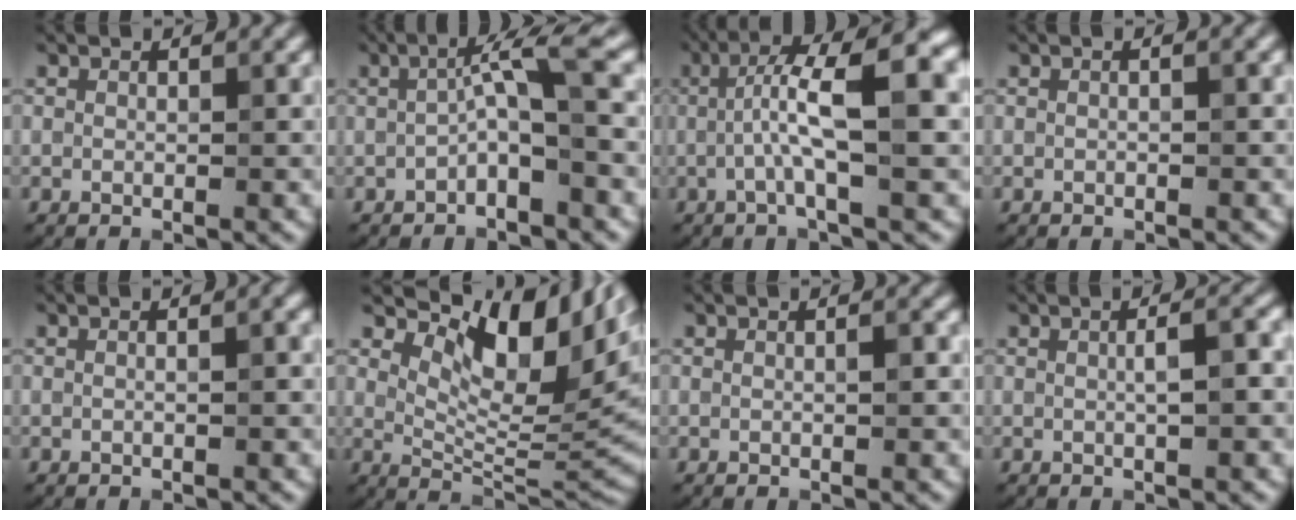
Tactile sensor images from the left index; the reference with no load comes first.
{"total": 3.4, "force": [-0.4, 0.3, 3.4], "torque": [-0.059, 0.015, -0.011]}
{"total": 7.9, "force": [0.0, 1.6, 7.8], "torque": [-0.124, 0.022, -0.007]}
{"total": 0.6, "force": [-0.1, 0.1, 0.6], "torque": [-0.012, -0.002, -0.005]}
{"total": 2.1, "force": [0.4, 0.8, 1.8], "torque": [-0.012, -0.004, -0.009]}
{"total": 11.2, "force": [5.7, 4.7, 8.4], "torque": [-0.125, -0.003, 0.101]}
{"total": 0.7, "force": [0.0, 0.1, 0.6], "torque": [-0.010, 0.002, 0.001]}
{"total": 2.6, "force": [0.1, 0.7, 2.6], "torque": [-0.033, 0.007, 0.001]}